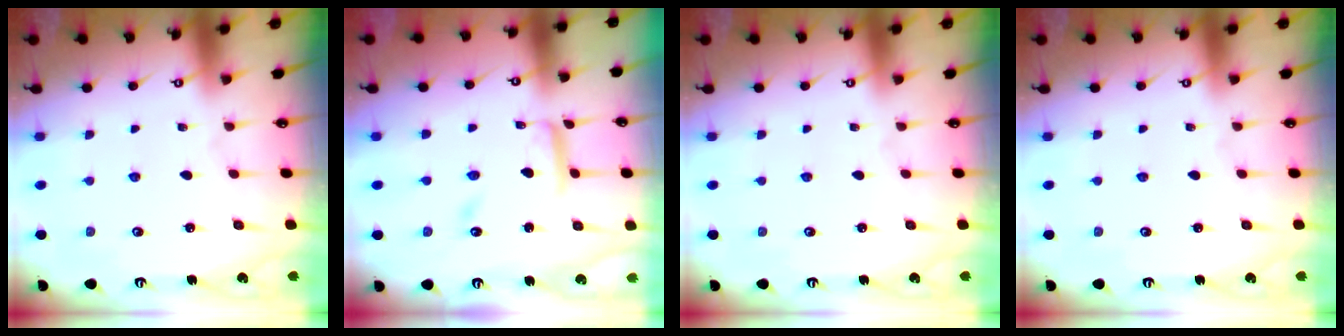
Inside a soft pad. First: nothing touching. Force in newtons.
{"total": 10.3, "press": 10.2, "slide": 0.9}
{"total": 0.0}
{"total": 0.0}